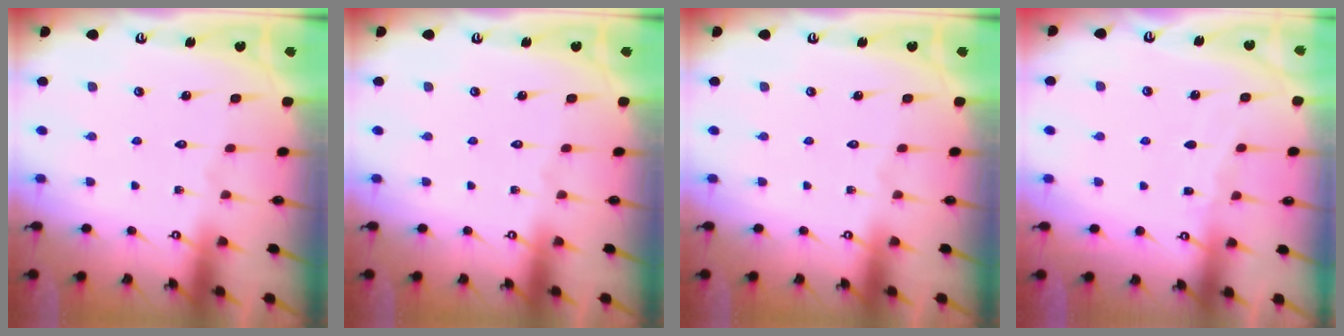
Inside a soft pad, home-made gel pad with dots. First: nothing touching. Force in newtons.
{"total": 0.0}
{"total": 0.0}
{"total": 3.0, "press": 3.0, "slide": 0.4}